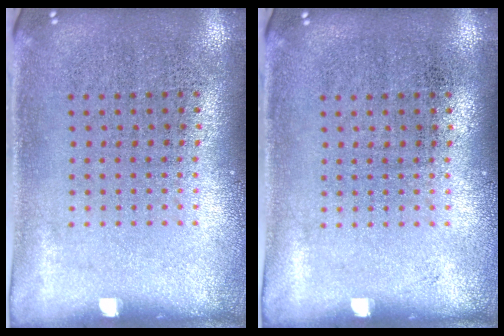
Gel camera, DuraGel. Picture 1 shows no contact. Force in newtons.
{"total": 0.0}